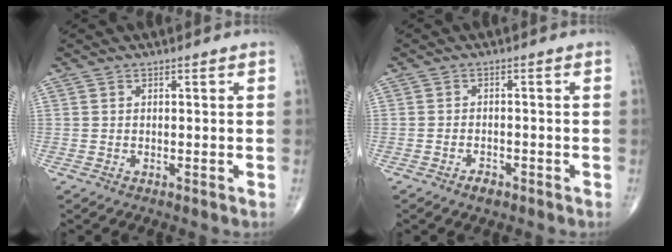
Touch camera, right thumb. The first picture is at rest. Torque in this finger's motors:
{"motor_torque": [-0.11, -0.07, 0.09, 0.06, 0.02]}